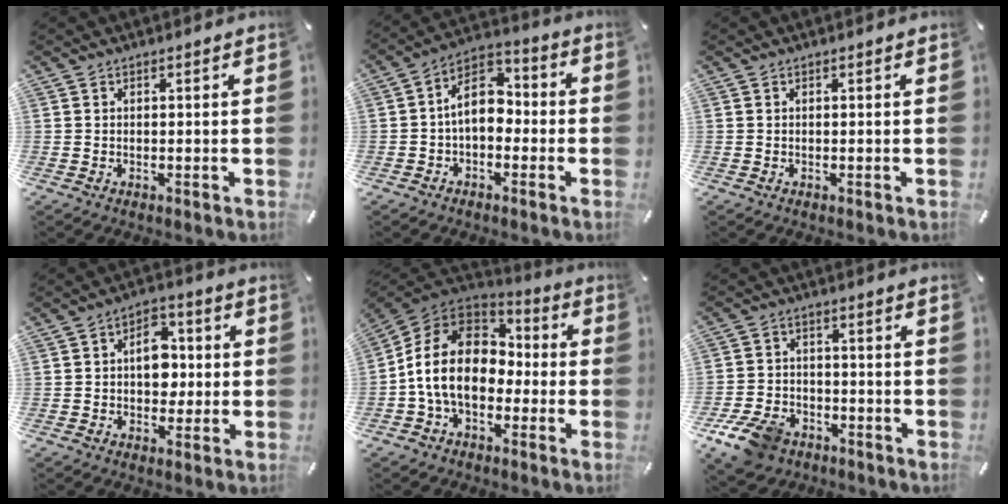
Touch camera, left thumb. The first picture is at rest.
{"total": 9.3, "force": [-0.6, 6.2, 6.8], "torque": [-0.127, 0.009, -0.012]}
{"total": 0.0}
{"total": 8.7, "force": [0.2, 6.5, 5.8], "torque": [-0.074, 0.007, 0.001]}
{"total": 15.0, "force": [-2.6, 11.0, 9.8], "torque": [-0.215, 0.032, -0.050]}
{"total": 10.2, "force": [-6.3, 6.7, 4.4], "torque": [-0.083, 0.037, -0.116]}